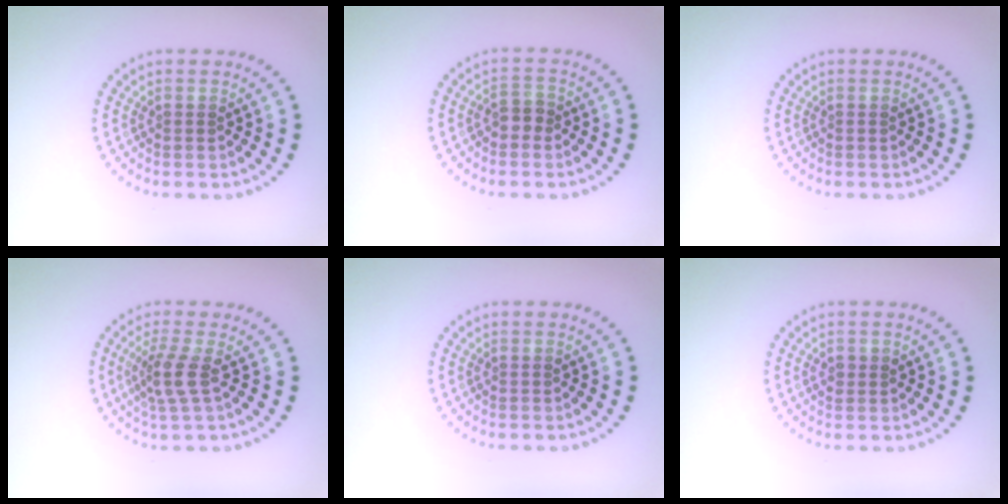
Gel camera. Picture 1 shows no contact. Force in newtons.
{"total": 1.3, "press": 1.2, "slide": 0.5}
{"total": 0.0}
{"total": 2.6, "press": 1.9, "slide": 1.7}
{"total": 0.0}
{"total": 1.0, "press": 1.0, "slide": 0.1}